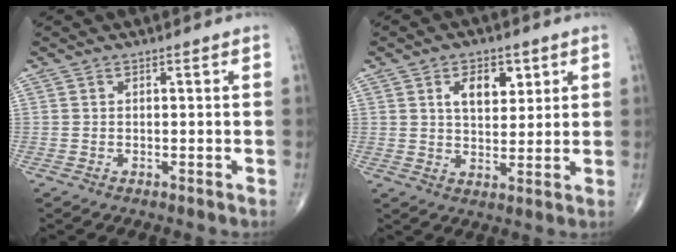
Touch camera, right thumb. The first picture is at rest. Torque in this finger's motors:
{"motor_torque": [0.07, 0.17, 0.62, 0.40, 0.18]}